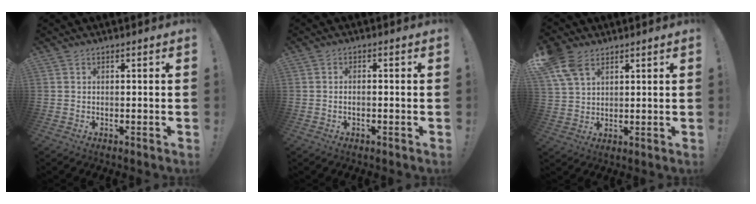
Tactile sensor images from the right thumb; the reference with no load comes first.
{"total": 1.3, "force": [-0.5, 0.4, 1.1], "torque": [-0.026, 0.004, -0.007]}
{"total": 8.9, "force": [5.3, 5.6, 4.6], "torque": [-0.100, -0.014, 0.106]}